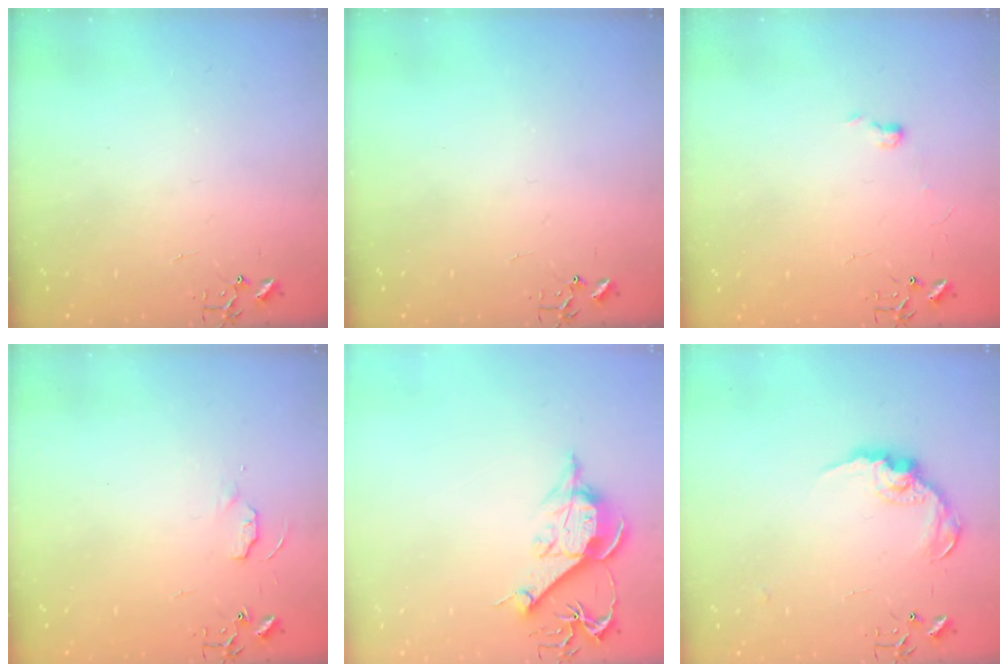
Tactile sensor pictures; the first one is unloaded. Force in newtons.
{"total": 0.0}
{"total": 4.7, "press": 4.7, "slide": 0.6}
{"total": 3.8, "press": 3.7, "slide": 0.5}
{"total": 11.6, "press": 11.6, "slide": 0.9}
{"total": 12.2, "press": 12.2, "slide": 0.5}